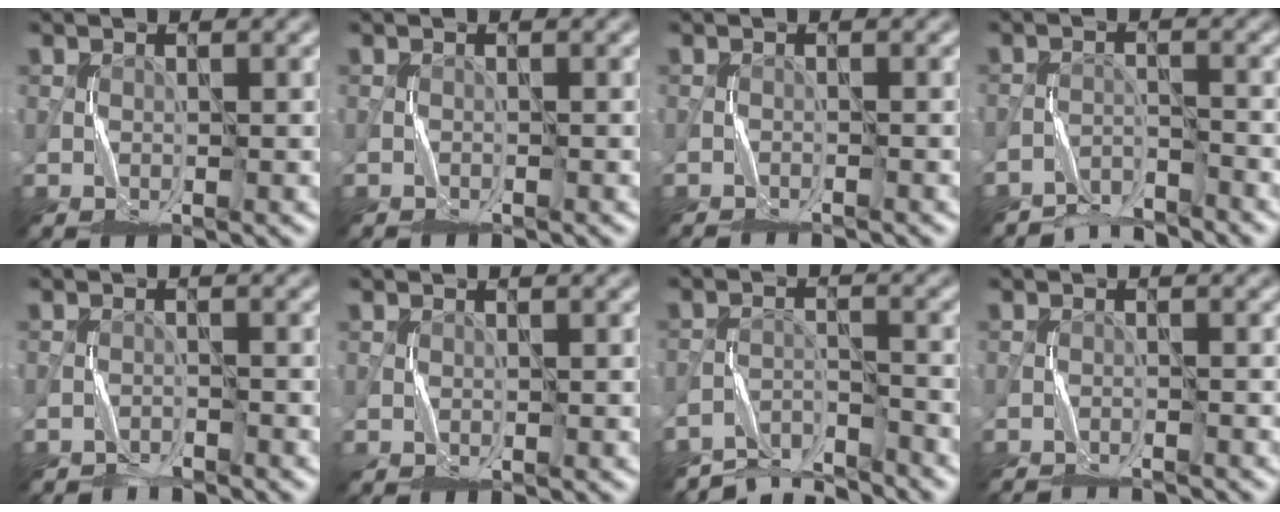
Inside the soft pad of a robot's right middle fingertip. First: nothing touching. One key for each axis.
{"total": 0.7, "fx": -0.6, "fy": 0.0, "fz": -0.2, "tx": 0.001, "ty": -0.001, "tz": -0.014}
{"total": 2.5, "fx": -2.5, "fy": 0.0, "fz": 0.2, "tx": -0.010, "ty": 0.000, "tz": -0.040}
{"total": 3.8, "fx": -3.7, "fy": 0.5, "fz": 0.0, "tx": 0.003, "ty": -0.002, "tz": -0.073}
{"total": 1.8, "fx": -1.7, "fy": -0.1, "fz": -0.4, "tx": 0.009, "ty": 0.001, "tz": -0.034}
{"total": 0.0}
{"total": 6.4, "fx": -6.2, "fy": 1.2, "fz": 1.2, "tx": -0.015, "ty": -0.009, "tz": -0.115}
{"total": 4.6, "fx": -4.6, "fy": 0.4, "fz": 0.4, "tx": -0.009, "ty": -0.005, "tz": -0.069}